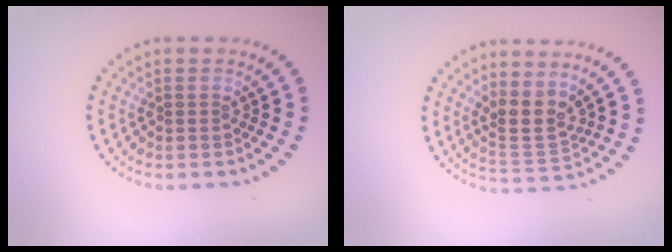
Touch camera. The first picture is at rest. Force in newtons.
{"total": 3.0, "press": 2.4, "slide": 1.9}